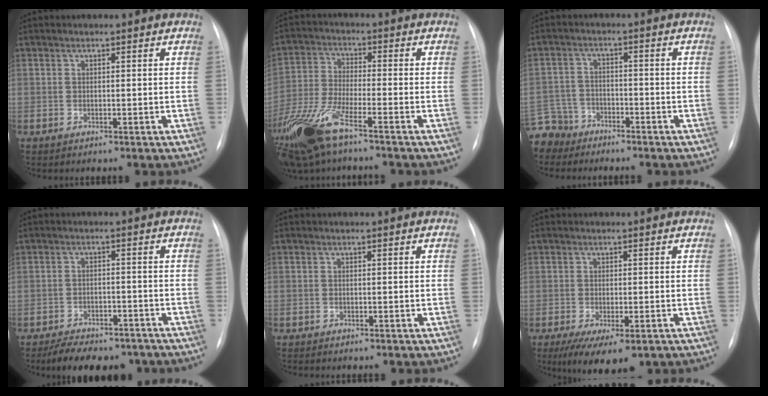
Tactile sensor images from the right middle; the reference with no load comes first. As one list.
[{"total": 13.7, "force": [-9.2, 3.1, 9.7], "torque": [-0.225, -0.026, -0.177]}, {"total": 8.0, "force": [-6.8, 4.2, 0.3], "torque": [-0.019, 0.004, -0.130]}, {"total": 11.5, "force": [-9.4, 4.7, 4.6], "torque": [-0.066, 0.008, -0.131]}, {"total": 1.3, "force": [-1.1, 0.5, 0.4], "torque": [-0.007, 0.001, -0.016]}, {"total": 8.3, "force": [-5.0, 3.1, 5.9], "torque": [-0.088, -0.016, -0.075]}]